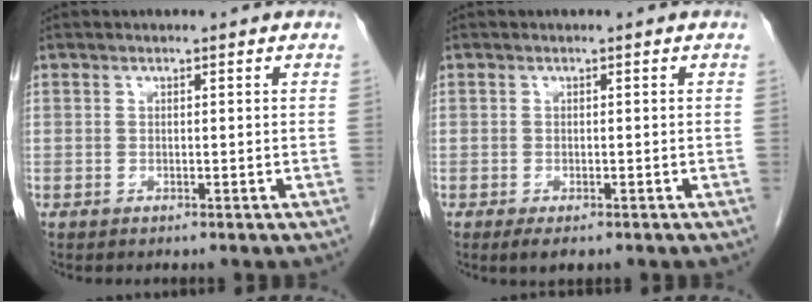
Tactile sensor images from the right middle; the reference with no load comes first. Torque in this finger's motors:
{"motor_torque": [0.61, -0.40, 0.05, 0.01]}